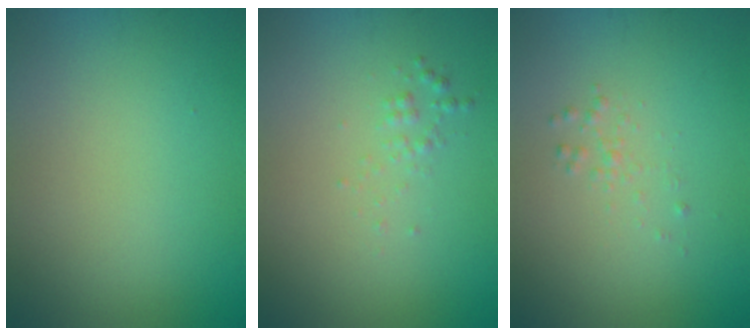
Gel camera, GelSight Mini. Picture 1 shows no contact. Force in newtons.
{"total": 0.9, "press": 0.9, "slide": 0.0}
{"total": 0.9, "press": 0.9, "slide": 0.0}